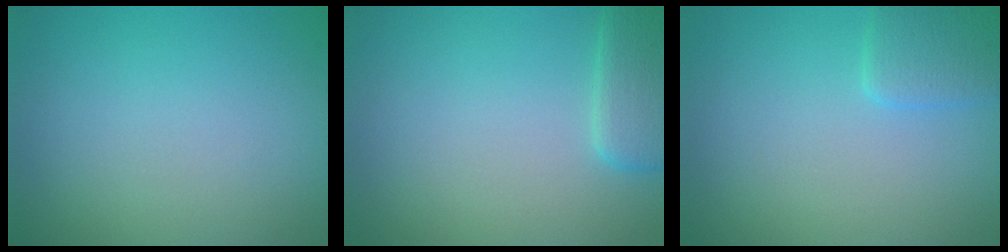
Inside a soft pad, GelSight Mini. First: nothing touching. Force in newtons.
{"total": 3.1, "press": 3.1, "slide": 0.2}
{"total": 2.1, "press": 2.1, "slide": 0.1}